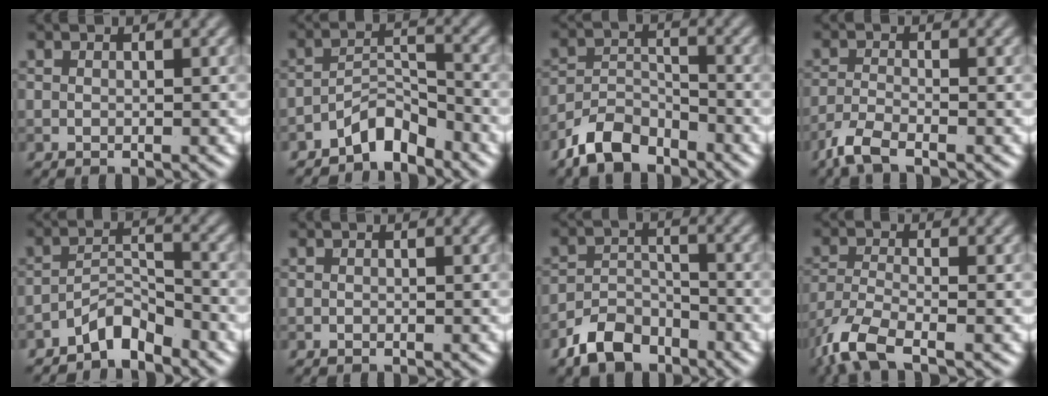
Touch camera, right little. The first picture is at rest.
{"total": 3.5, "force": [-3.0, 1.1, 1.5], "torque": [-0.021, 0.015, -0.060]}
{"total": 5.1, "force": [-4.1, 2.2, 2.1], "torque": [-0.035, -0.002, -0.085]}
{"total": 3.1, "force": [-2.4, 0.7, 1.9], "torque": [-0.045, -0.008, -0.060]}
{"total": 3.2, "force": [-2.8, 0.8, 1.2], "torque": [-0.018, 0.014, -0.057]}
{"total": 0.0}
{"total": 4.8, "force": [-3.7, 2.5, 1.9], "torque": [-0.030, 0.000, -0.074]}
{"total": 6.4, "force": [-4.4, 2.0, 4.2], "torque": [-0.094, -0.015, -0.099]}